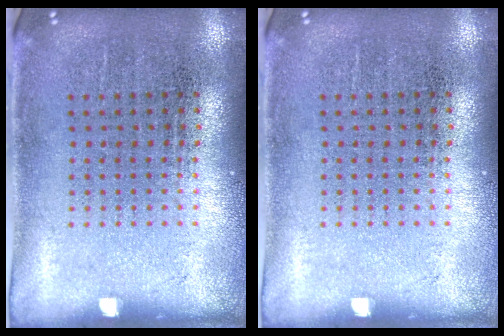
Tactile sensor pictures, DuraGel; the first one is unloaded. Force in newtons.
{"total": 0.0}